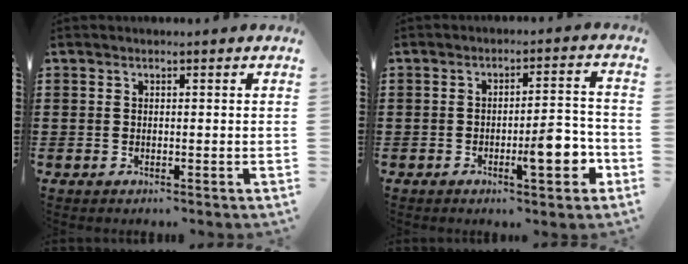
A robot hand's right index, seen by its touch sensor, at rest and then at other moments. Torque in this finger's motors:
{"motor_torque": [1.62, -0.18, 0.41, 0.20]}